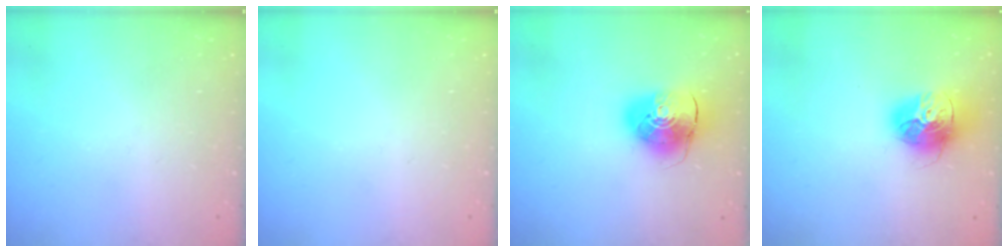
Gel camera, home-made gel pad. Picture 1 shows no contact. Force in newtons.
{"total": 0.0}
{"total": 10.9, "press": 10.7, "slide": 1.6}
{"total": 17.1, "press": 17.0, "slide": 1.5}